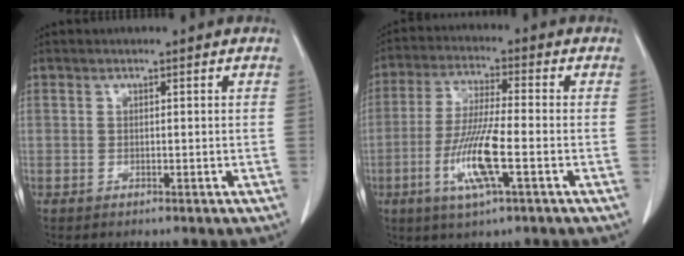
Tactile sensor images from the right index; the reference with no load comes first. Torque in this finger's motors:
{"motor_torque": [0.97, -0.61, 0.38, 0.12]}